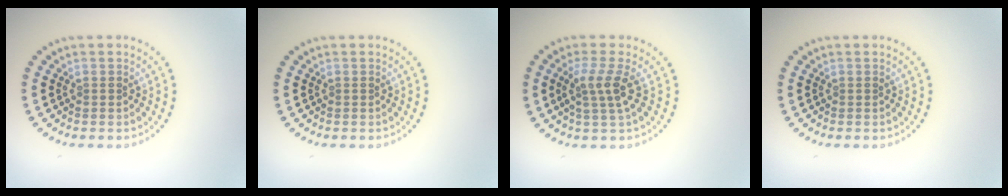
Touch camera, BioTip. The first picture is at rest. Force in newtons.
{"total": 0.0}
{"total": 2.7, "press": 2.0, "slide": 1.8}
{"total": 0.0}